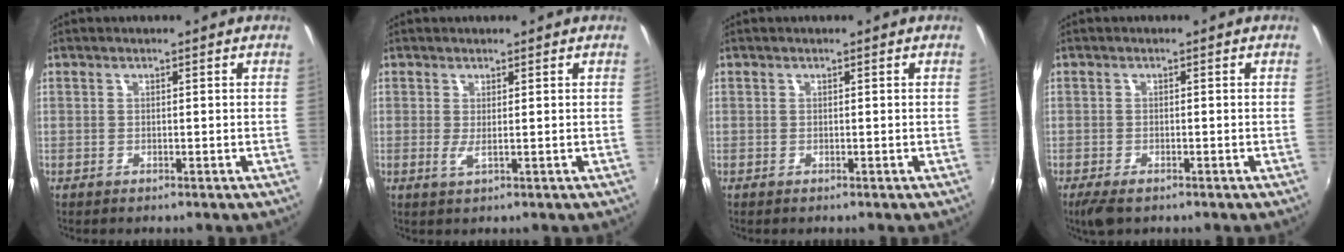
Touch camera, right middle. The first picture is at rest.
{"total": 1.5, "force": [0.2, 0.0, 1.5], "torque": [-0.028, -0.005, 0.002]}
{"total": 0.0}
{"total": 3.9, "force": [-2.6, 1.4, 2.4], "torque": [-0.056, -0.017, -0.046]}